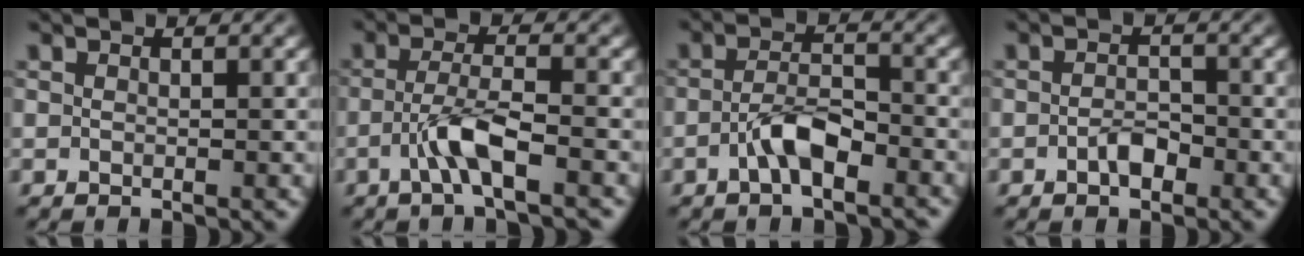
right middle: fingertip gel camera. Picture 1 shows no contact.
{"total": 3.9, "force": [-1.8, 0.7, 3.4], "torque": [-0.070, 0.009, -0.040]}
{"total": 3.5, "force": [-1.8, 1.3, 2.7], "torque": [-0.052, 0.008, -0.037]}
{"total": 1.9, "force": [-0.9, 1.0, 1.3], "torque": [-0.024, 0.002, -0.019]}